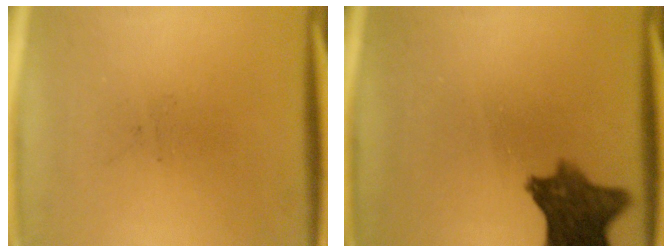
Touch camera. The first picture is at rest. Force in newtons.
{"total": 9.1}